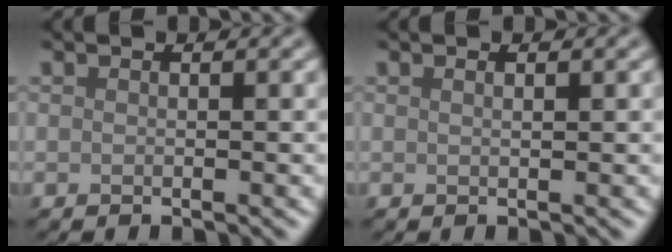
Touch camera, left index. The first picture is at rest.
{"total": 0.6, "force": [0.3, 0.1, 0.5], "torque": [-0.007, 0.002, 0.003]}